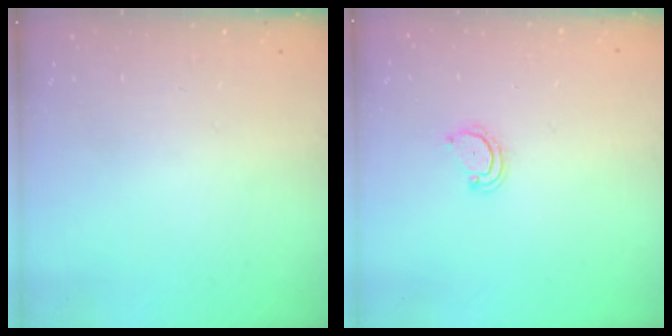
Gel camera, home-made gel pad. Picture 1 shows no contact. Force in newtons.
{"total": 2.5, "press": 2.5, "slide": 0.2}